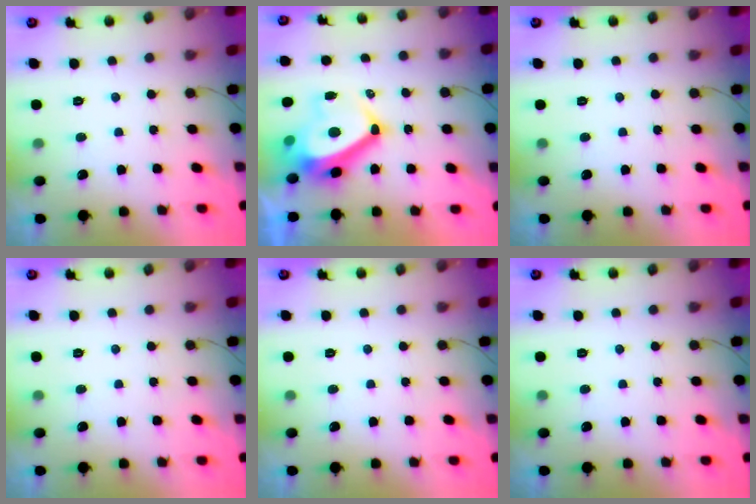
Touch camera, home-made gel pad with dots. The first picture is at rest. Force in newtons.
{"total": 13.7, "press": 13.2, "slide": 3.8}
{"total": 0.0}
{"total": 0.0}
{"total": 0.0}
{"total": 0.0}